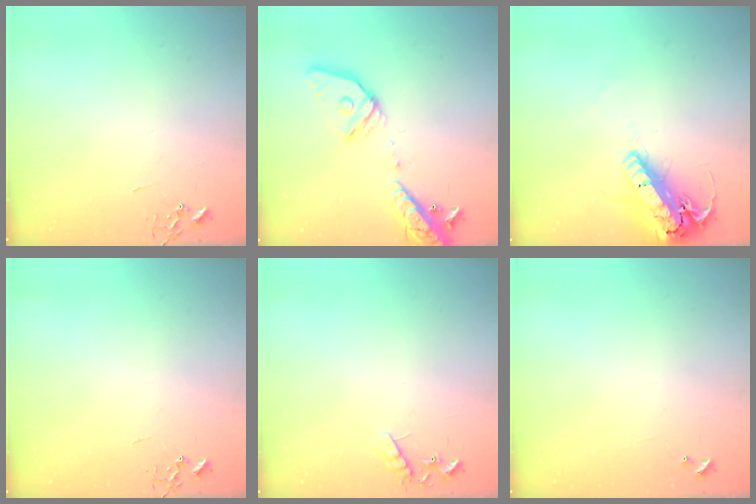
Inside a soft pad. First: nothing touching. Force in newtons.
{"total": 18.3, "press": 17.9, "slide": 3.6}
{"total": 20.0, "press": 19.6, "slide": 4.1}
{"total": 0.0}
{"total": 8.0, "press": 8.0, "slide": 0.4}
{"total": 4.7, "press": 4.7, "slide": 0.4}